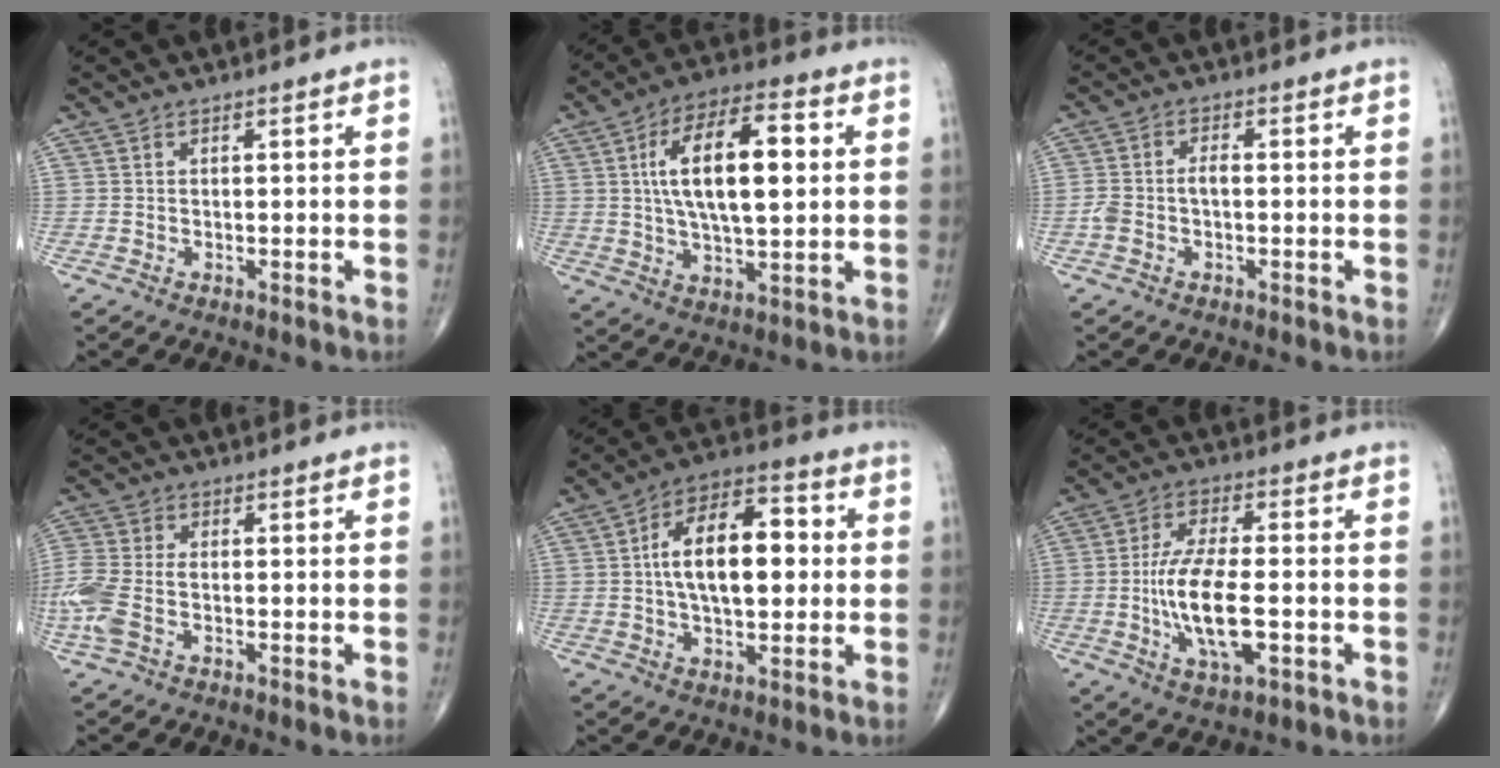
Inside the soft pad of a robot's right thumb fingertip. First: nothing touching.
{"total": 16.7, "force": [2.9, 7.0, 14.8], "torque": [-0.243, 0.006, 0.046]}
{"total": 3.6, "force": [-0.7, 2.0, 2.9], "torque": [-0.073, 0.016, -0.014]}
{"total": 8.5, "force": [-2.3, 5.0, 6.5], "torque": [-0.183, 0.008, -0.048]}
{"total": 15.9, "force": [1.4, 8.2, 13.5], "torque": [-0.205, 0.022, 0.016]}
{"total": 12.8, "force": [-2.3, 5.0, 11.5], "torque": [-0.222, 0.005, -0.039]}